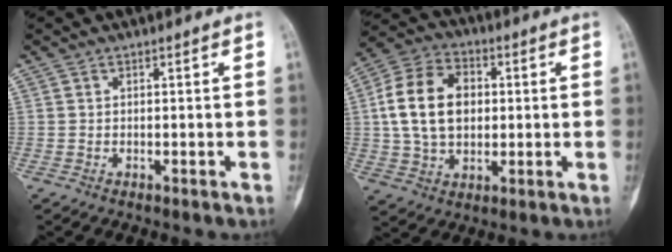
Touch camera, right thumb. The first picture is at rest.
{"total": 14.9, "force": [1.6, 10.5, 10.5], "torque": [-0.174, 0.017, 0.025]}